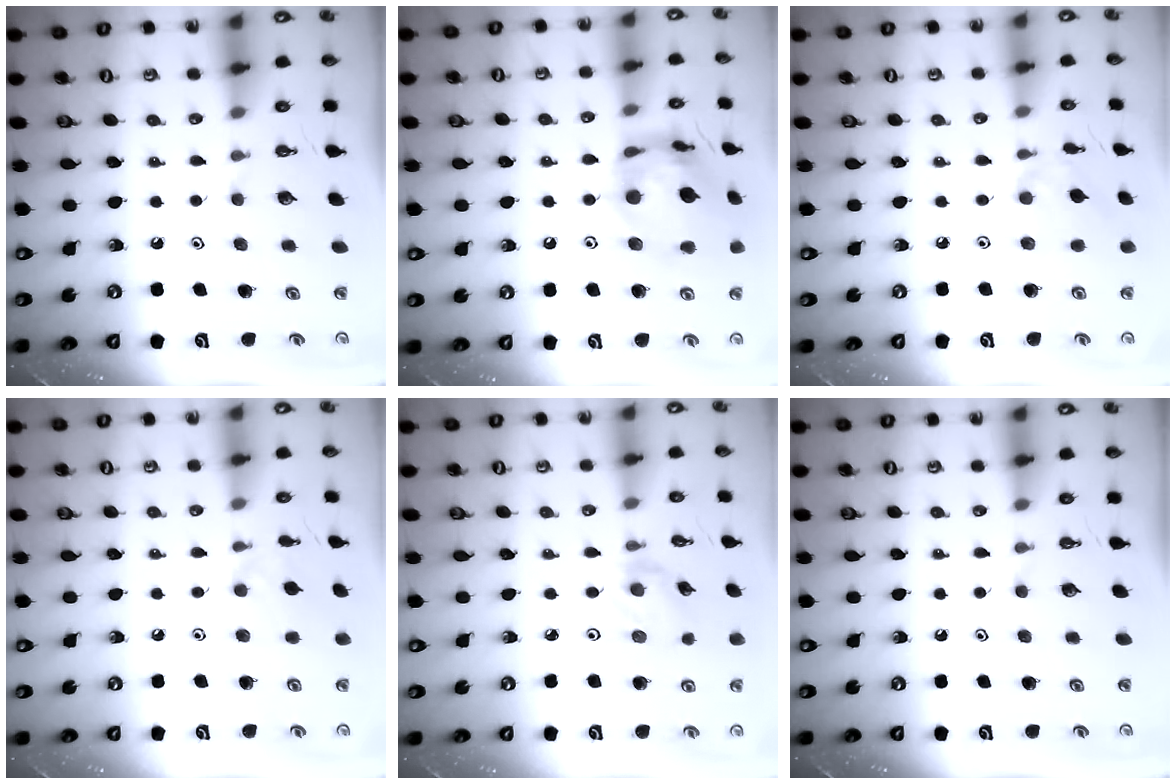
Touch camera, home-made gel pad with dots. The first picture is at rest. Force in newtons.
{"total": 14.8, "press": 14.7, "slide": 1.5}
{"total": 2.4, "press": 2.4, "slide": 0.4}
{"total": 2.6, "press": 2.5, "slide": 0.5}
{"total": 1.5, "press": 1.4, "slide": 0.3}
{"total": 0.0}